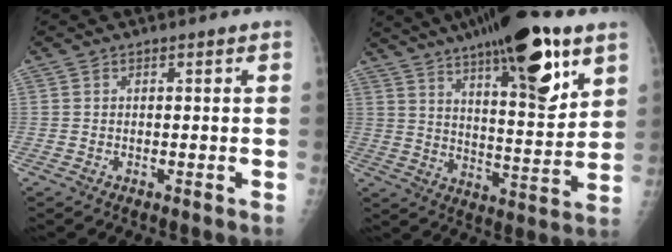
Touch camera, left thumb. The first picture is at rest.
{"total": 23.2, "force": [13.3, 6.4, 17.9], "torque": [-0.260, -0.045, 0.210]}